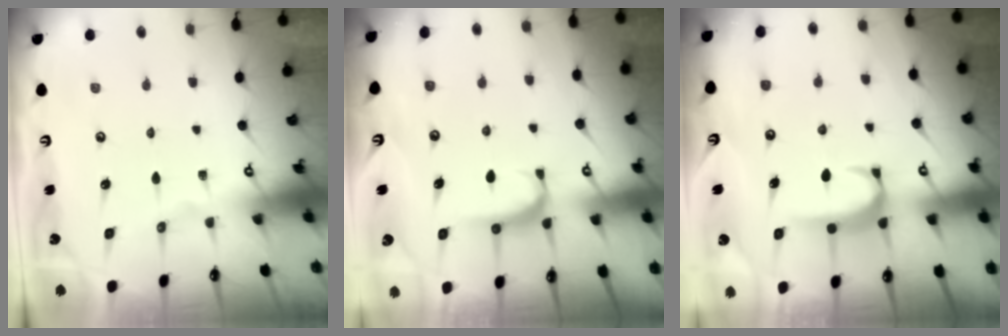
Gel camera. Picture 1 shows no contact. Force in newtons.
{"total": 0.8, "press": 0.7, "slide": 0.4}
{"total": 1.6, "press": 1.6, "slide": 0.5}